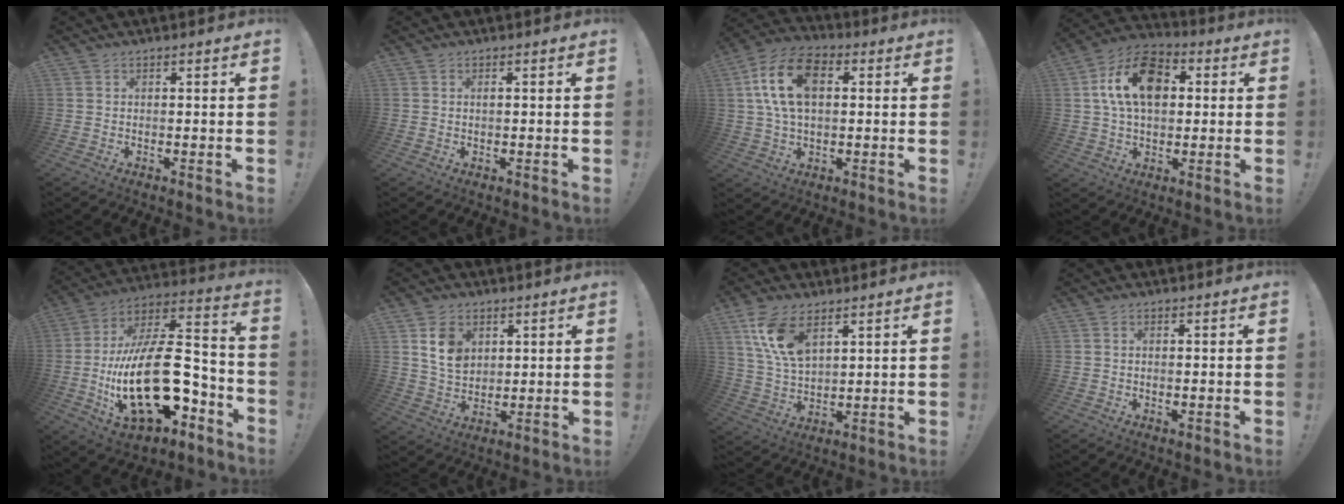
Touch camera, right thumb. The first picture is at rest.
{"total": 0.5, "force": [0.1, 0.3, 0.4], "torque": [-0.002, -0.002, 0.001]}
{"total": 16.3, "force": [3.5, 10.2, 12.2], "torque": [-0.230, 0.007, 0.060]}
{"total": 16.6, "force": [4.1, 10.9, 11.9], "torque": [-0.193, 0.008, 0.077]}
{"total": 27.8, "force": [-6.7, 14.1, 23.0], "torque": [-0.430, 0.034, -0.104]}
{"total": 9.6, "force": [3.8, 7.2, 5.0], "torque": [-0.075, -0.008, 0.076]}
{"total": 12.3, "force": [6.5, 6.5, 8.2], "torque": [-0.170, -0.017, 0.123]}
{"total": 0.9, "force": [0.0, 0.3, 0.8], "torque": [-0.011, -0.001, -0.002]}